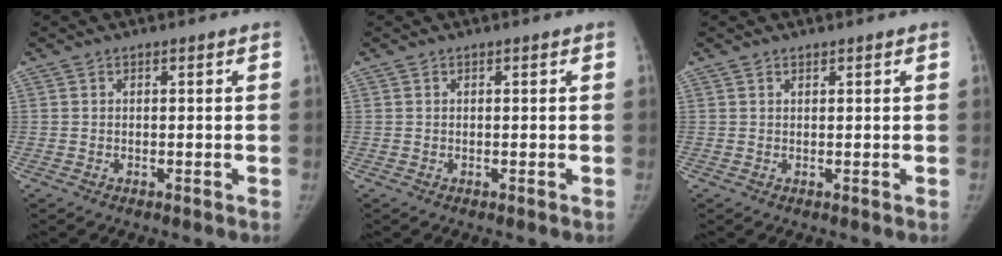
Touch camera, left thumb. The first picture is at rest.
{"total": 0.0}
{"total": 0.6, "force": [0.6, 0.2, 0.2], "torque": [-0.004, -0.004, 0.011]}